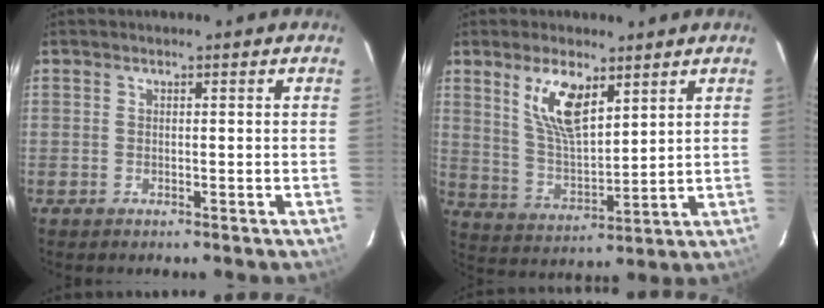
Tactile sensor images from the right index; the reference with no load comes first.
{"total": 10.0, "force": [5.5, 4.1, 7.3], "torque": [-0.139, 0.003, 0.116]}